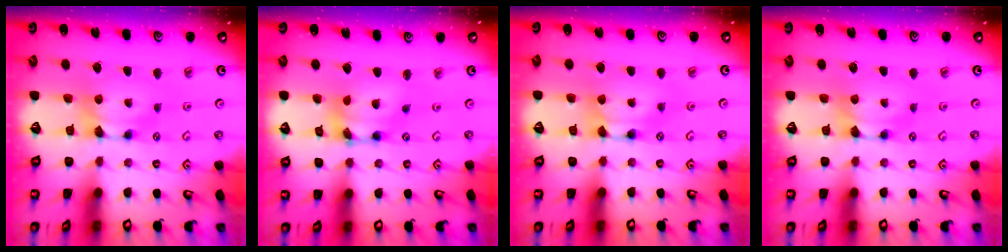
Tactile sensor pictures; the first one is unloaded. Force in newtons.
{"total": 6.3, "press": 5.9, "slide": 2.2}
{"total": 1.7, "press": 1.7, "slide": 0.1}
{"total": 0.0}